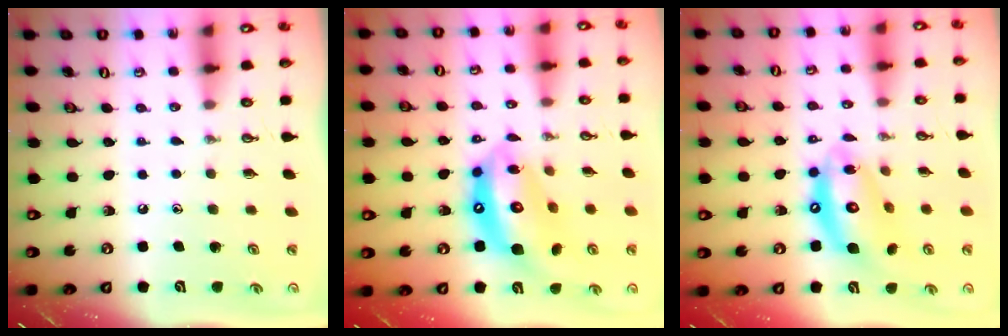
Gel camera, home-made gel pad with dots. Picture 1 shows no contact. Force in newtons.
{"total": 16.3, "press": 16.2, "slide": 1.9}
{"total": 14.7, "press": 14.6, "slide": 1.4}